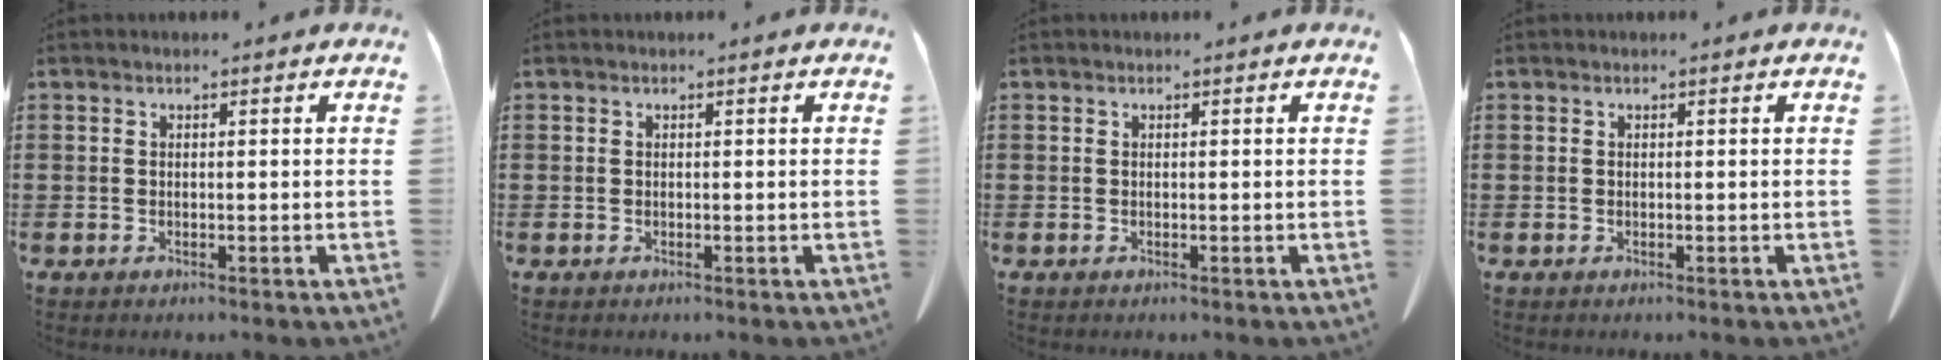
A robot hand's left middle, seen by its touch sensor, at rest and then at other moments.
{"total": 0.0}
{"total": 0.0}
{"total": 0.0}